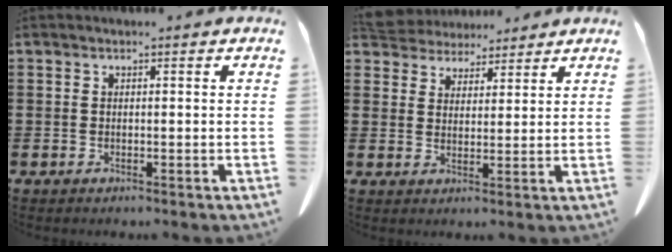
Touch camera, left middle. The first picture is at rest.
{"total": 4.7, "force": [4.4, 1.6, 0.0], "torque": [-0.020, -0.014, 0.082]}